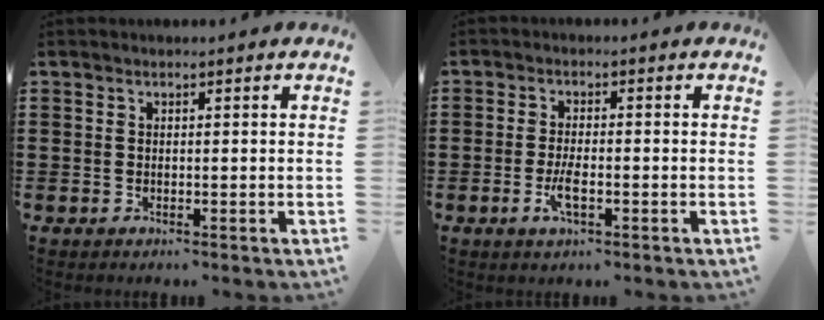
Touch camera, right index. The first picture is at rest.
{"total": 3.5, "force": [-1.3, 1.0, 3.1], "torque": [-0.066, -0.003, -0.026]}